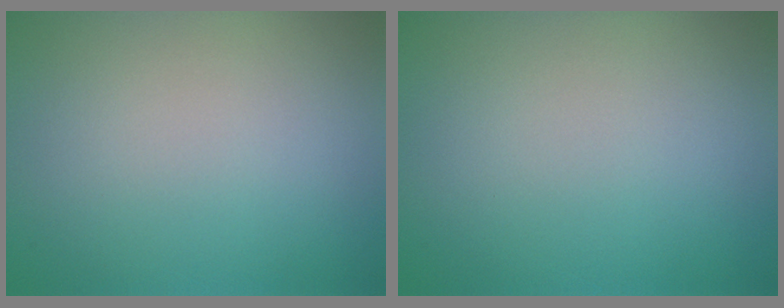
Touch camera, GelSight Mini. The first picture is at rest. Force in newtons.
{"total": 0.0}